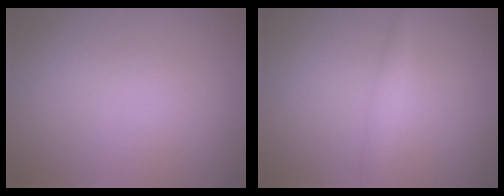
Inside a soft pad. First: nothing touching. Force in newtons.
{"total": 1.4, "press": 1.4, "slide": 0.0}